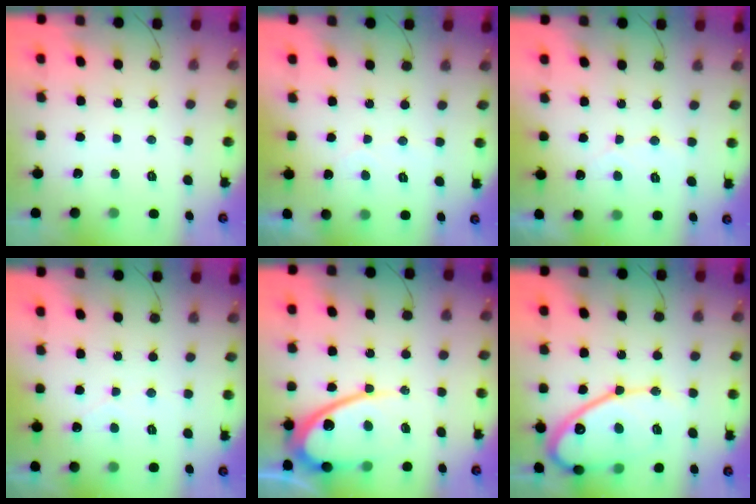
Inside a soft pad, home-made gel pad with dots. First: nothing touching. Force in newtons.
{"total": 2.7, "press": 2.7, "slide": 0.1}
{"total": 3.5, "press": 3.5, "slide": 0.2}
{"total": 1.7, "press": 1.7, "slide": 0.0}
{"total": 13.9, "press": 13.8, "slide": 1.5}
{"total": 17.4, "press": 17.3, "slide": 1.2}